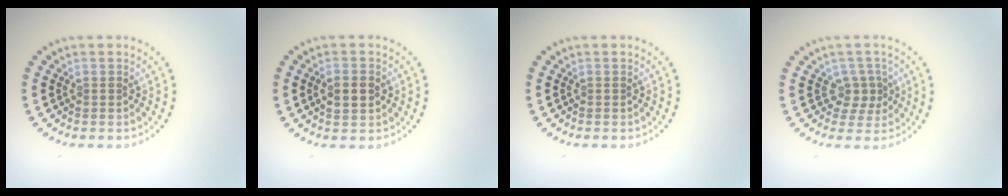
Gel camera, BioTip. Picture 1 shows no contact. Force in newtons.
{"total": 2.2, "press": 2.2, "slide": 0.1}
{"total": 0.0}
{"total": 2.1, "press": 1.7, "slide": 1.2}